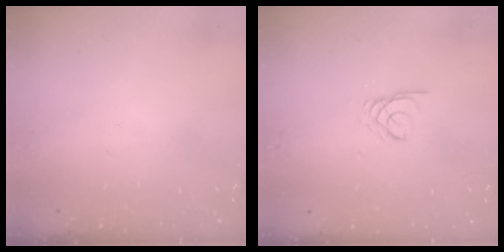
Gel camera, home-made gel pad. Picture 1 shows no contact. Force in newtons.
{"total": 2.3, "press": 2.3, "slide": 0.2}